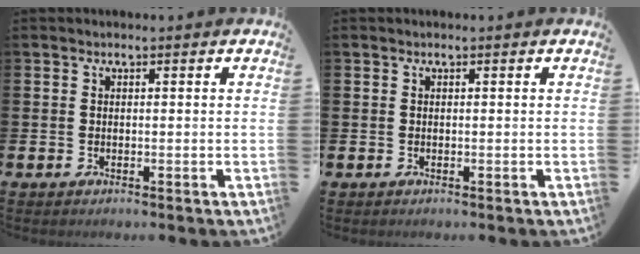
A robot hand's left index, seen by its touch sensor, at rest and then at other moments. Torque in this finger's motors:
{"motor_torque": [0.00, 0.00, 0.00, -0.01]}